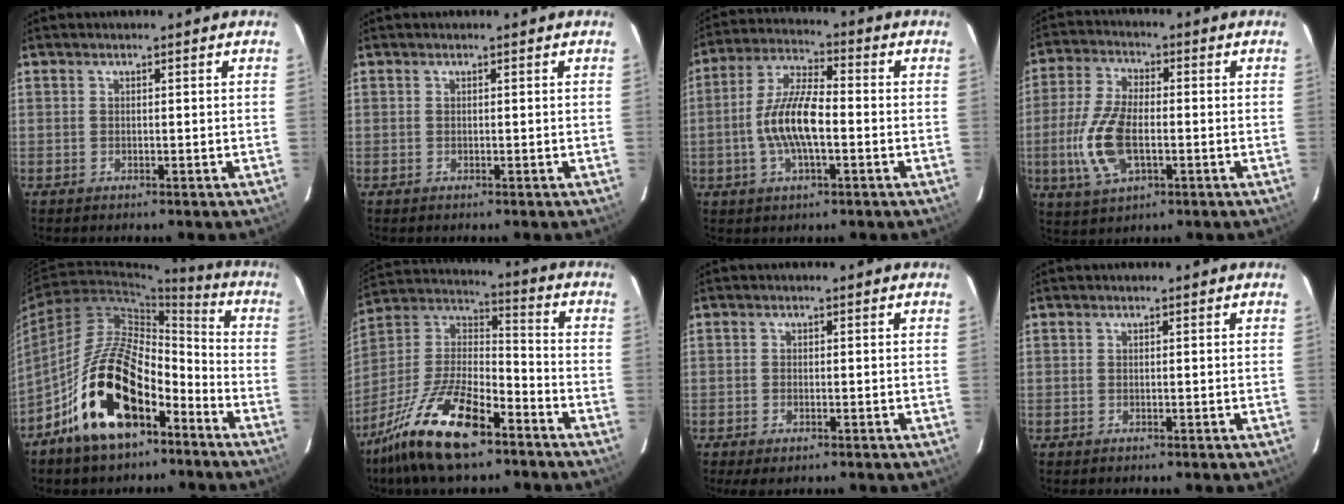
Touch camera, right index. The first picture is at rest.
{"total": 0.0}
{"total": 11.0, "force": [-2.3, 3.8, 10.1], "torque": [-0.208, 0.007, -0.044]}
{"total": 12.3, "force": [-2.6, 5.9, 10.4], "torque": [-0.231, 0.000, -0.047]}
{"total": 19.3, "force": [-11.1, 9.4, 12.8], "torque": [-0.228, 0.024, -0.188]}
{"total": 19.8, "force": [-12.8, 6.8, 13.5], "torque": [-0.282, -0.010, -0.240]}
{"total": 2.3, "force": [-1.3, 1.1, 1.5], "torque": [-0.032, -0.005, -0.023]}
{"total": 0.0}